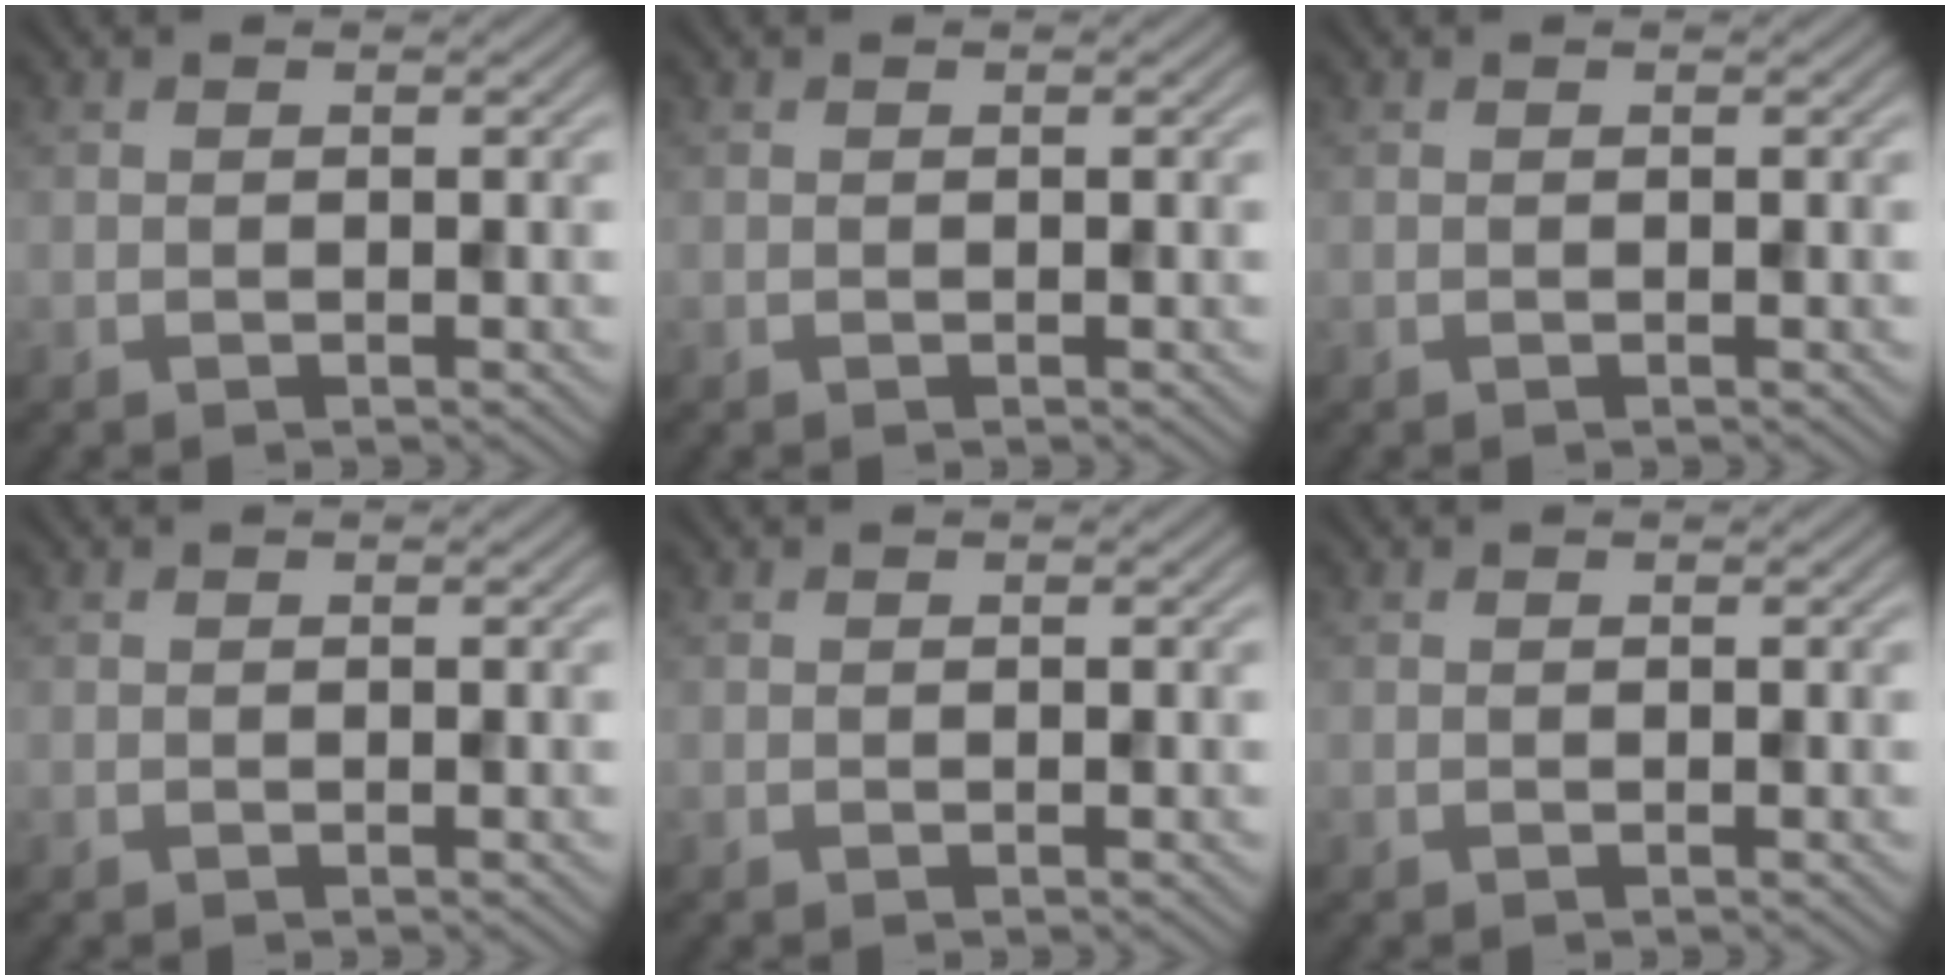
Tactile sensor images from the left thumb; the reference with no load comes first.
{"total": 0.0}
{"total": 0.0}
{"total": 0.0}
{"total": 0.0}
{"total": 0.0}